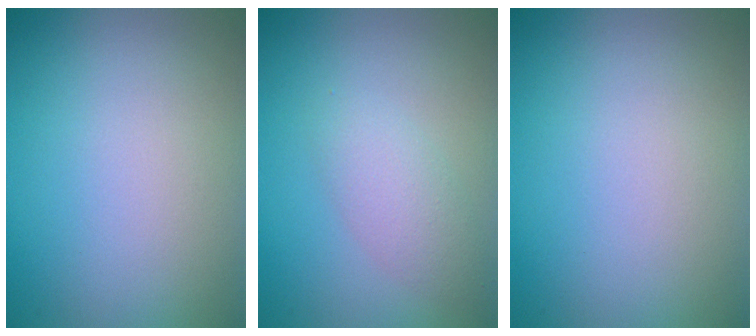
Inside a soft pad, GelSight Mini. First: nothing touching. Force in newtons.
{"total": 2.4, "press": 2.4, "slide": 0.0}
{"total": 0.0}